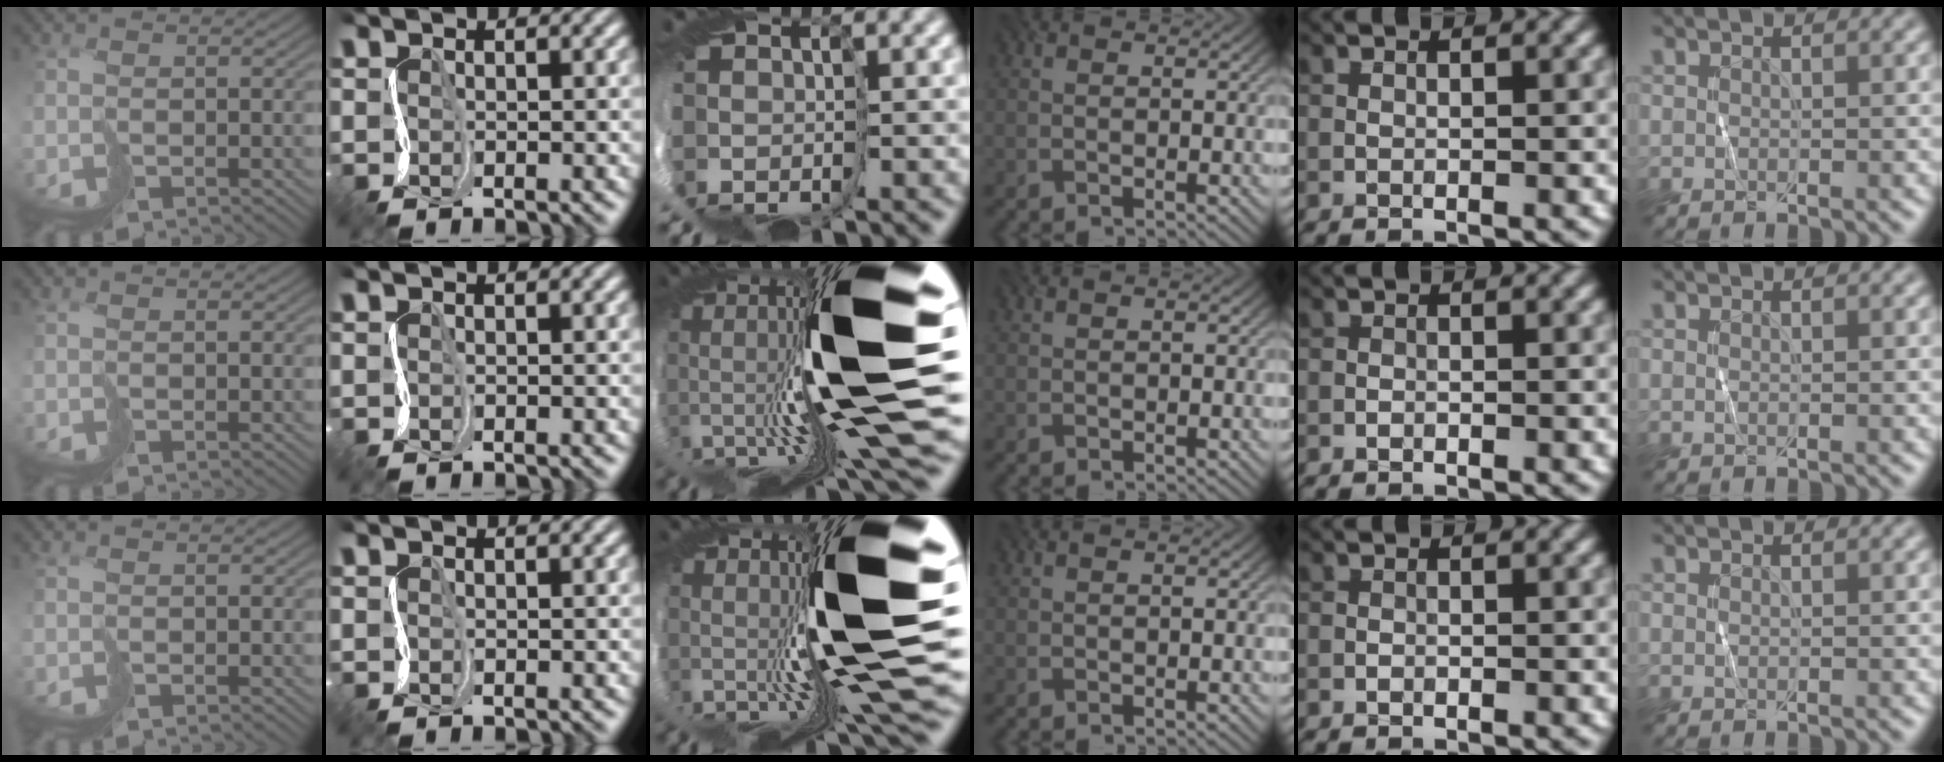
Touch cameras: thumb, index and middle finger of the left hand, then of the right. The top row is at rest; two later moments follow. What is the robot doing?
{"motion": "cut", "object": "tape"}